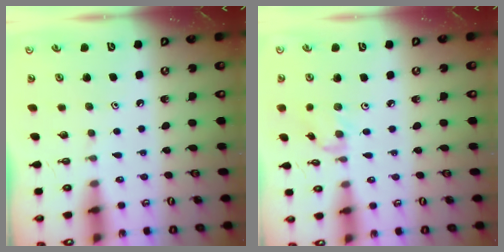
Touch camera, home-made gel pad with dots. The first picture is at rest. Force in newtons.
{"total": 1.1, "press": 1.1, "slide": 0.3}